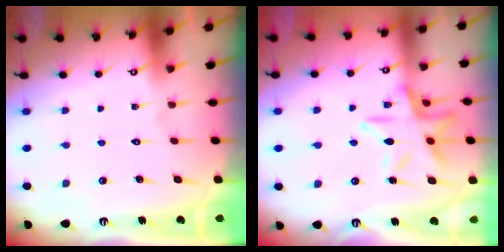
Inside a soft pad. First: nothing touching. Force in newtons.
{"total": 14.2, "press": 14.1, "slide": 1.2}